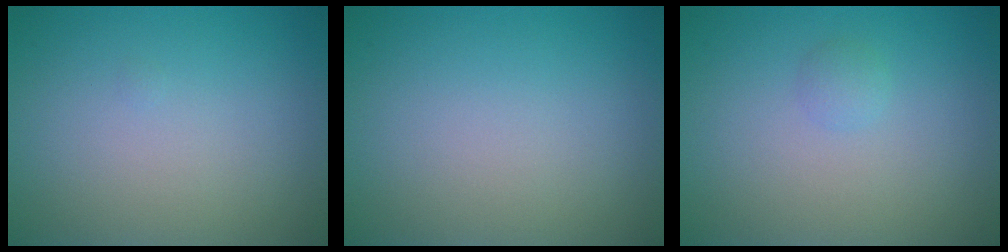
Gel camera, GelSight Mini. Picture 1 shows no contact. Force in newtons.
{"total": 0.0}
{"total": 0.8, "press": 0.8, "slide": 0.1}